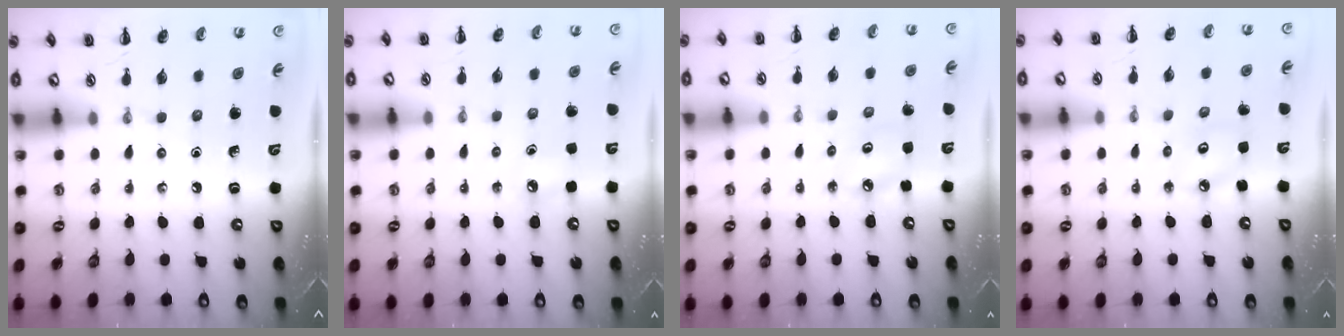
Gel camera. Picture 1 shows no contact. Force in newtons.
{"total": 6.0, "press": 5.8, "slide": 1.7}
{"total": 3.6, "press": 3.5, "slide": 0.5}
{"total": 4.2, "press": 4.2, "slide": 0.4}